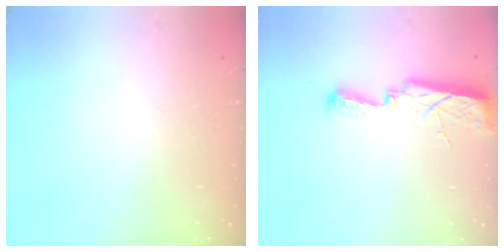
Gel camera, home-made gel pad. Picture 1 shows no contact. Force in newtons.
{"total": 9.5, "press": 8.6, "slide": 3.9}